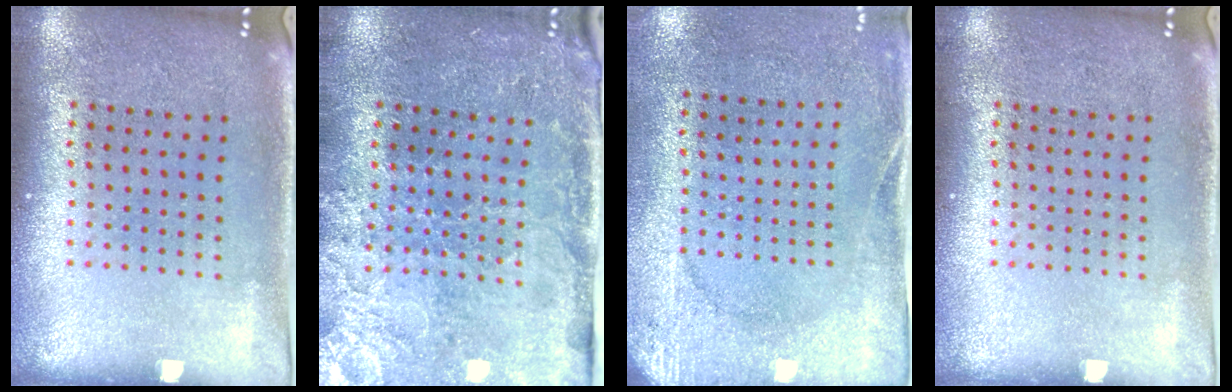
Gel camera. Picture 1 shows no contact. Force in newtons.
{"total": 3.4, "press": 3.4, "slide": 0.6}
{"total": 2.7, "press": 2.2, "slide": 1.7}
{"total": 0.0}